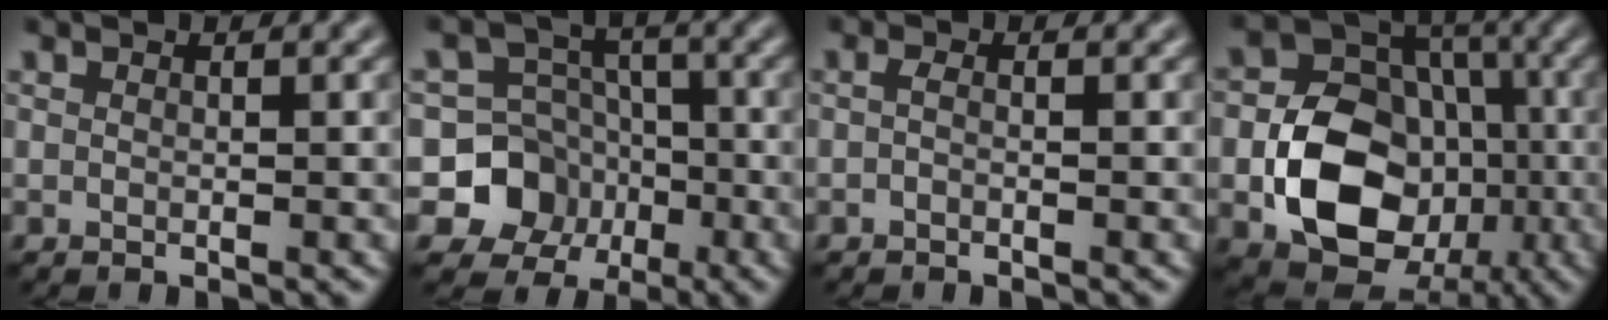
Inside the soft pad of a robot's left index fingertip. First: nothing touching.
{"total": 6.5, "force": [-2.2, 5.9, 1.5], "torque": [-0.007, 0.004, -0.068]}
{"total": 0.6, "force": [-0.2, 0.0, 0.5], "torque": [-0.014, -0.003, -0.004]}
{"total": 11.0, "force": [-2.8, 8.1, 6.9], "torque": [-0.121, -0.004, -0.051]}